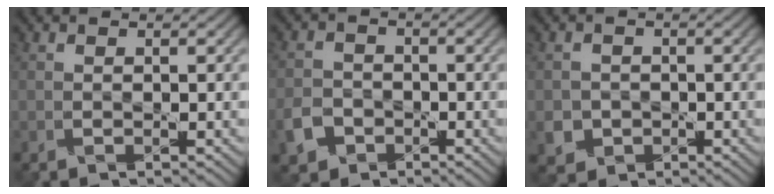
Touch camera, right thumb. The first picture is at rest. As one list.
[{"total": 4.1, "force": [-2.3, 3.1, 1.4], "torque": [-0.041, -0.004, -0.052]}, {"total": 3.3, "force": [-1.1, 3.1, 0.6], "torque": [-0.015, -0.005, -0.029]}]